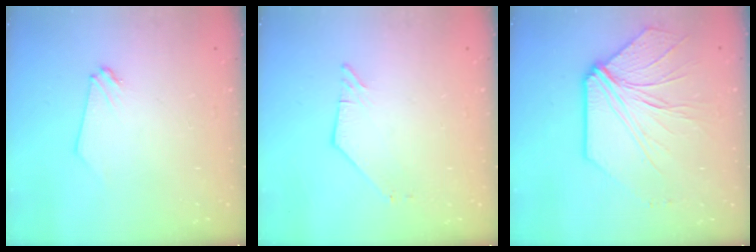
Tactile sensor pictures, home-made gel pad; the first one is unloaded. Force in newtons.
{"total": 2.7, "press": 2.7, "slide": 0.4}
{"total": 11.5, "press": 11.4, "slide": 1.8}